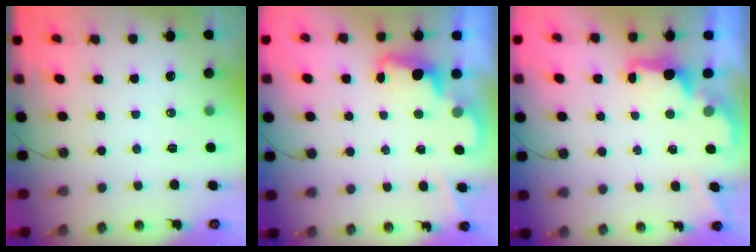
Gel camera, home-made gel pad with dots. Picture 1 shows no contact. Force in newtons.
{"total": 2.4, "press": 2.3, "slide": 0.5}
{"total": 2.1, "press": 1.9, "slide": 0.8}